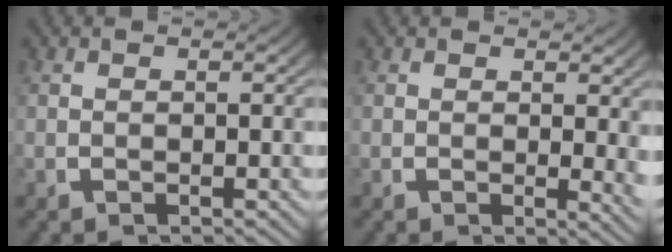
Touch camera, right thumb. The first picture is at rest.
{"total": 2.1, "force": [0.7, 0.7, 1.8], "torque": [-0.007, -0.004, 0.007]}